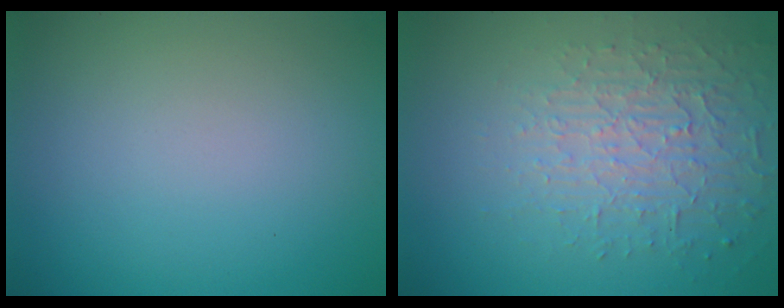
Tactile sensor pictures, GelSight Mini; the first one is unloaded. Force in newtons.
{"total": 3.7, "press": 3.2, "slide": 1.9}